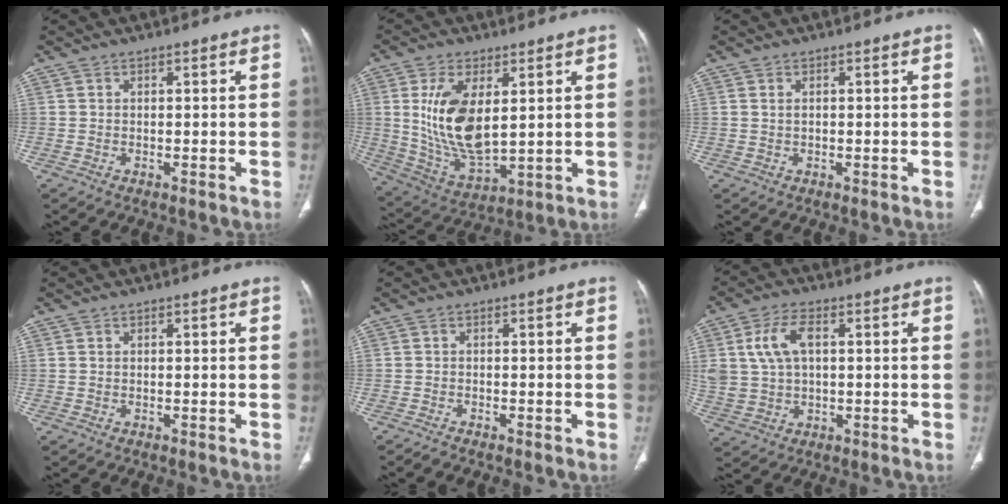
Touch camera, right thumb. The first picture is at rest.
{"total": 14.7, "force": [2.9, 7.3, 12.4], "torque": [-0.231, -0.023, 0.071]}
{"total": 0.7, "force": [0.2, 0.4, 0.5], "torque": [-0.014, 0.002, 0.005]}
{"total": 0.0}
{"total": 4.0, "force": [-3.3, 1.1, 1.9], "torque": [-0.040, 0.005, -0.055]}
{"total": 8.8, "force": [2.1, 5.2, 6.7], "torque": [-0.140, 0.008, 0.047]}